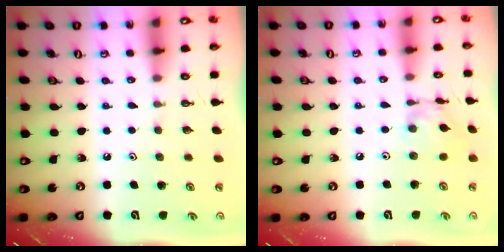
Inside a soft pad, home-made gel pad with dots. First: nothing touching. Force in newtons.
{"total": 8.0, "press": 8.0, "slide": 0.5}